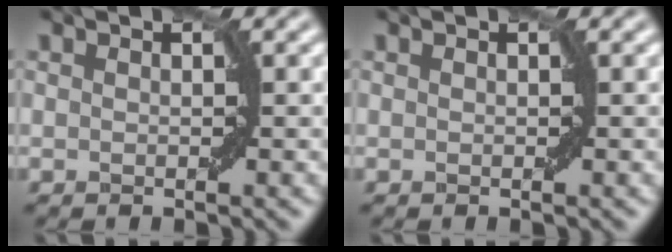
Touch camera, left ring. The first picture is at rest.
{"total": 0.0}